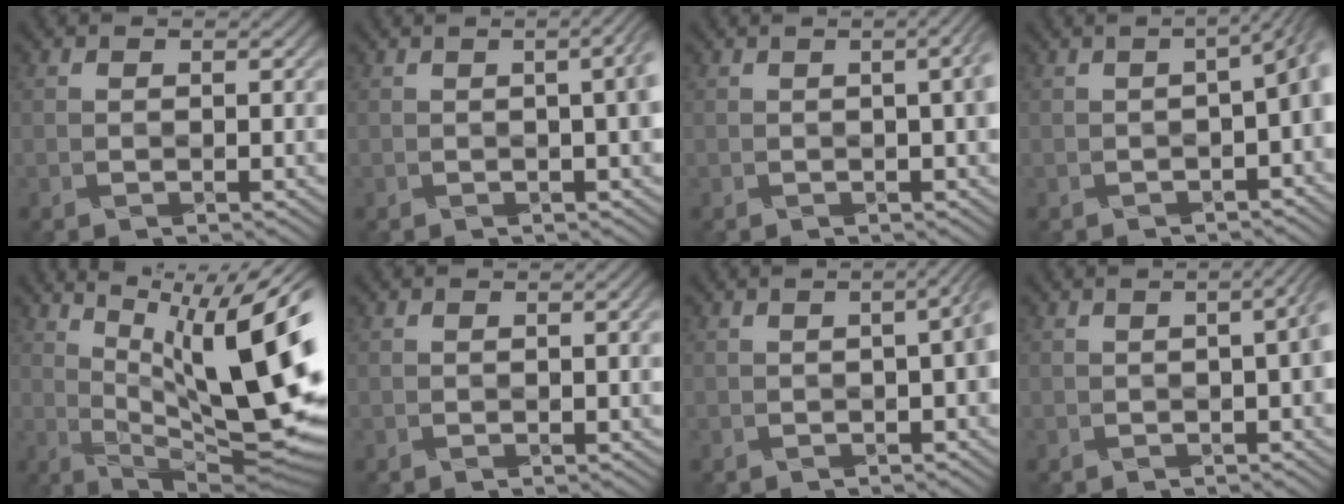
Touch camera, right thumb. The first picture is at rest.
{"total": 4.7, "force": [0.2, 1.2, 4.5], "torque": [-0.044, 0.016, 0.002]}
{"total": 3.9, "force": [0.3, 0.9, 3.8], "torque": [-0.040, 0.015, 0.004]}
{"total": 5.2, "force": [-1.2, 1.5, 4.8], "torque": [-0.053, -0.002, -0.016]}
{"total": 18.1, "force": [4.9, 5.6, 16.6], "torque": [-0.243, 0.020, 0.091]}
{"total": 0.9, "force": [0.1, 0.1, 0.8], "torque": [-0.009, 0.001, 0.002]}
{"total": 3.9, "force": [-0.2, 0.9, 3.8], "torque": [-0.042, 0.008, 0.000]}
{"total": 4.6, "force": [-0.2, 1.2, 4.5], "torque": [-0.048, 0.009, 0.001]}